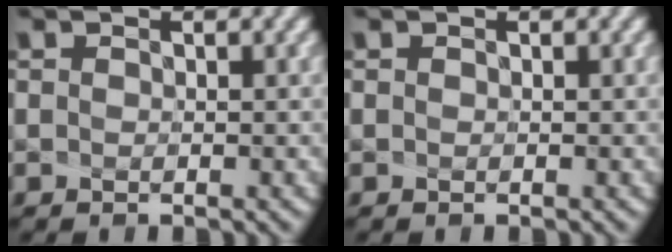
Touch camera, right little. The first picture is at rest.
{"total": 0.0}